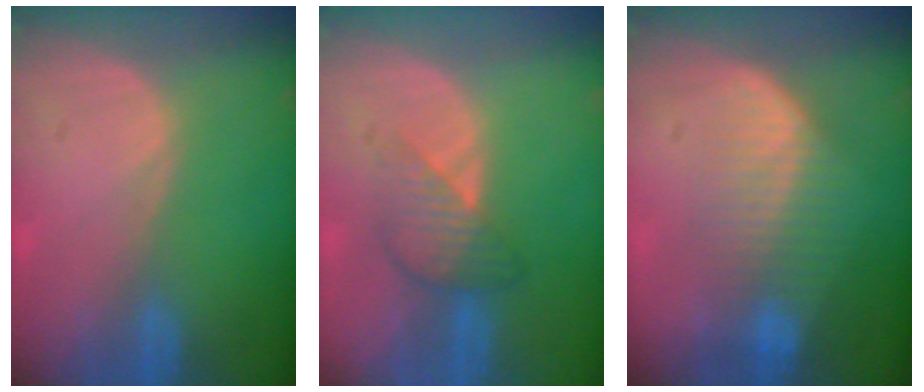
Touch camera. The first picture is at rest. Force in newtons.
{"total": 4.1, "press": 4.1, "slide": 0.0}
{"total": 7.3, "press": 6.7, "slide": 2.9}